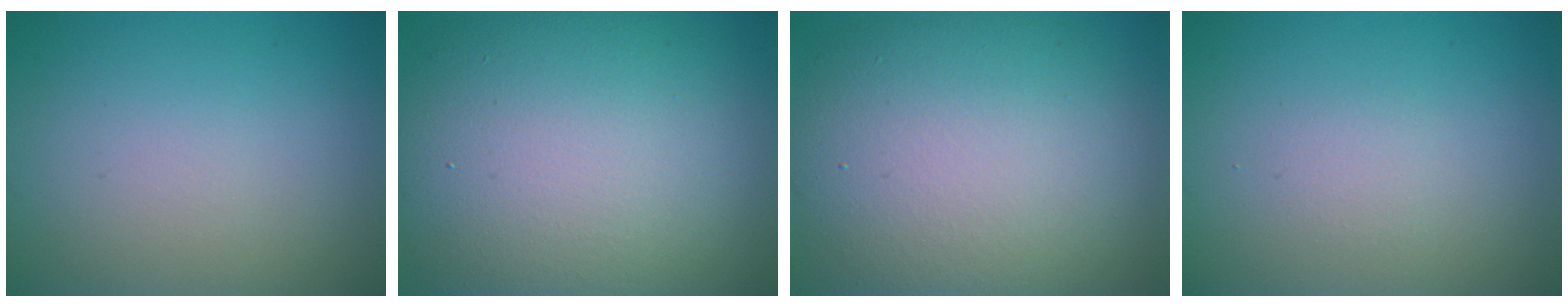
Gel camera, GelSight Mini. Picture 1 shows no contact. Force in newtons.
{"total": 15.0, "press": 15.0, "slide": 0.7}
{"total": 12.7, "press": 12.7, "slide": 0.6}
{"total": 2.6, "press": 2.6, "slide": 0.3}